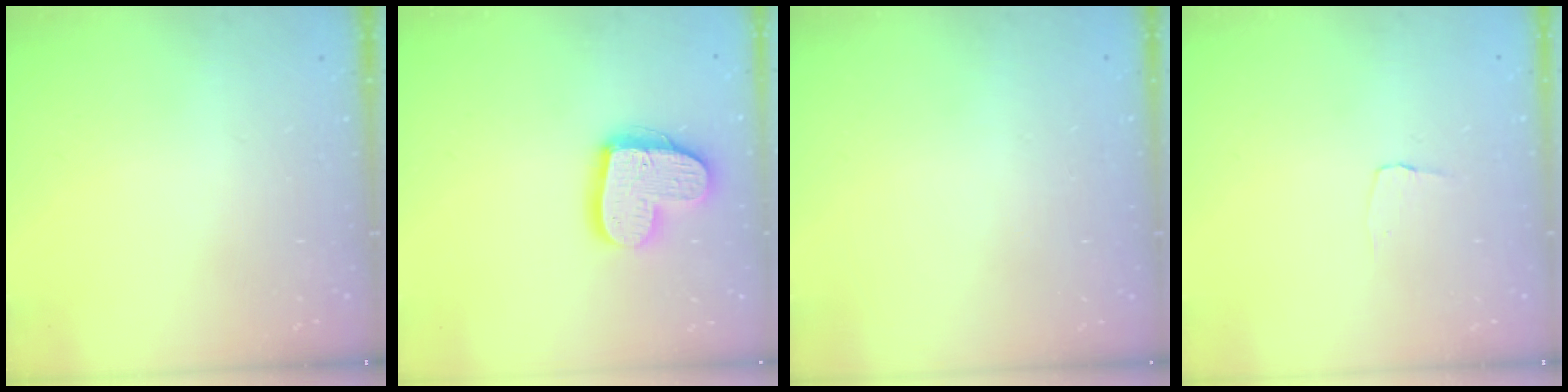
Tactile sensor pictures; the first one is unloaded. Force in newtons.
{"total": 16.6, "press": 16.6, "slide": 1.4}
{"total": 0.0}
{"total": 2.9, "press": 2.8, "slide": 0.3}